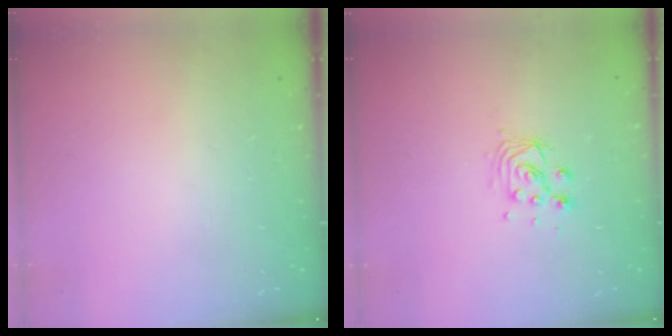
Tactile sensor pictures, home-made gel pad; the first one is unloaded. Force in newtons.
{"total": 7.6, "press": 7.6, "slide": 0.5}